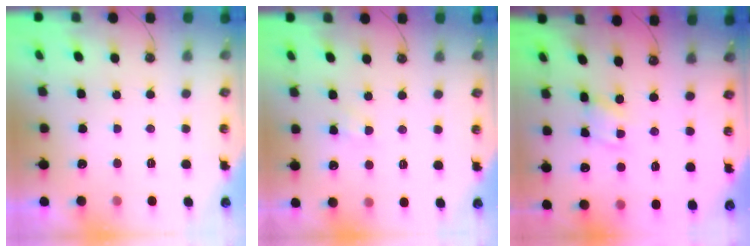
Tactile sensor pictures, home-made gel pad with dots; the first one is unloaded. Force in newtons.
{"total": 4.9, "press": 4.9, "slide": 0.7}
{"total": 1.9, "press": 1.9, "slide": 0.2}